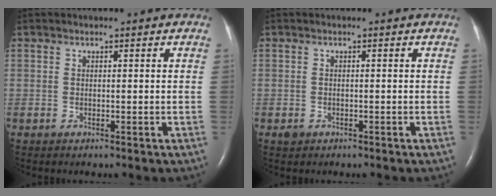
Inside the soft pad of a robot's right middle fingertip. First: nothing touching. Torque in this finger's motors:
{"motor_torque": [-0.08, 0.09, -0.04, -0.01]}